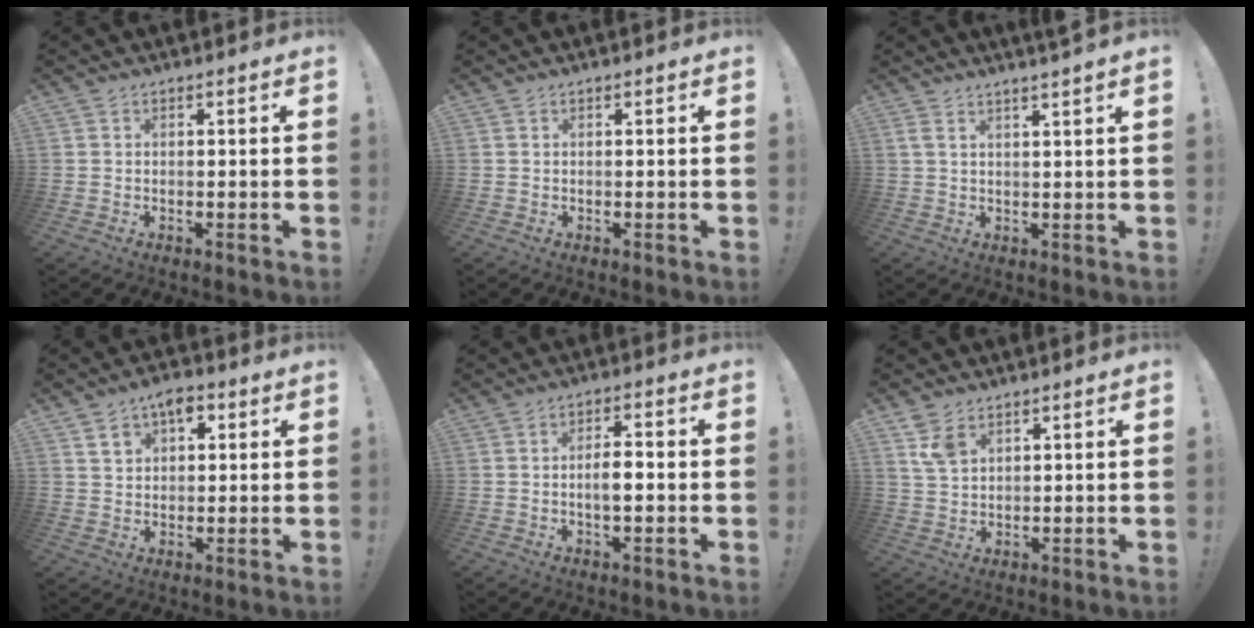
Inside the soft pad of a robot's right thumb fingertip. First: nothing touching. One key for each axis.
{"total": 0.0}
{"total": 3.5, "fx": 2.5, "fy": -0.7, "fz": 2.3, "tx": -0.045, "ty": -0.011, "tz": 0.042}
{"total": 7.5, "fx": 3.5, "fy": 5.1, "fz": 4.2, "tx": -0.058, "ty": -0.002, "tz": 0.061}
{"total": 4.3, "fx": -0.7, "fy": 1.7, "fz": 3.9, "tx": -0.062, "ty": 0.005, "tz": -0.016}
{"total": 5.3, "fx": 3.2, "fy": 3.0, "fz": 3.0, "tx": -0.054, "ty": -0.011, "tz": 0.063}